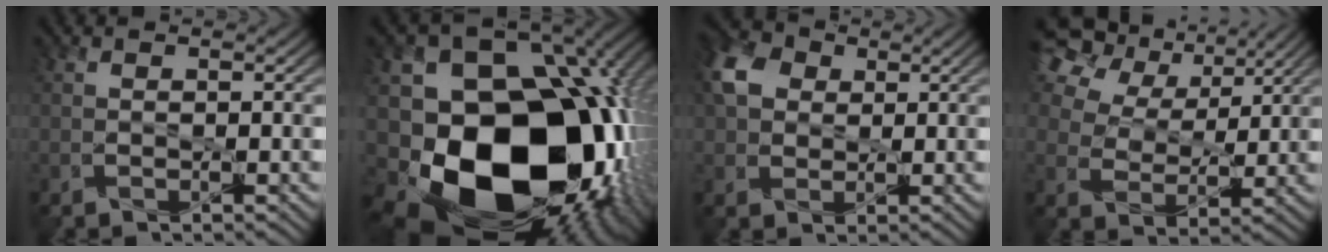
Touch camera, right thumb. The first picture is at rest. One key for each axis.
{"total": 21.3, "fx": -5.2, "fy": 16.0, "fz": 13.0, "tx": -0.234, "ty": -0.060, "tz": -0.055}
{"total": 6.7, "fx": 1.8, "fy": 5.3, "fz": 3.8, "tx": -0.099, "ty": 0.015, "tz": 0.027}
{"total": 11.1, "fx": 6.8, "fy": 7.0, "fz": 5.4, "tx": -0.158, "ty": 0.023, "tz": 0.119}